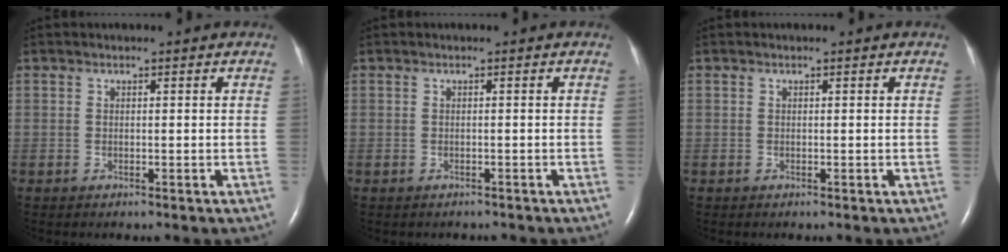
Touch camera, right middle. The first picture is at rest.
{"total": 1.7, "force": [-1.5, 0.7, 0.3], "torque": [-0.012, -0.002, -0.017]}
{"total": 0.0}